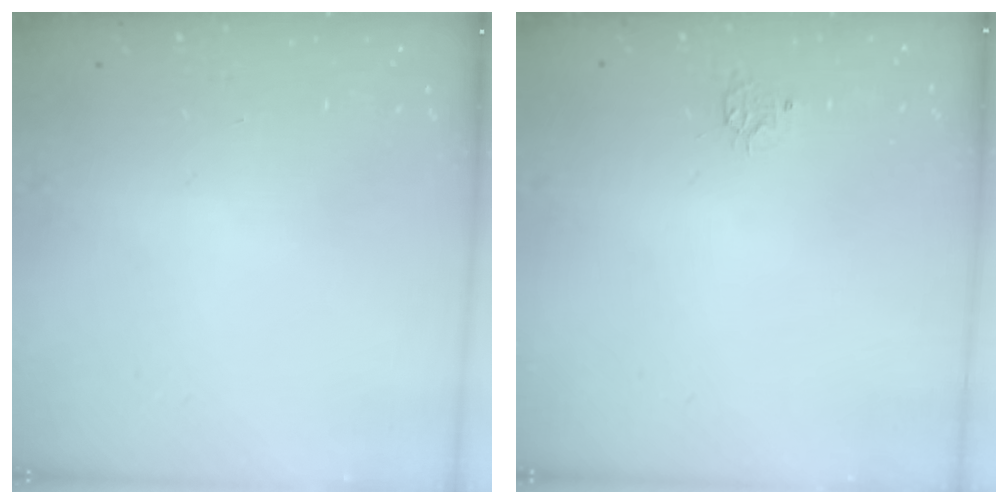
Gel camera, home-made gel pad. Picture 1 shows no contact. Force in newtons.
{"total": 3.7, "press": 3.7, "slide": 0.4}